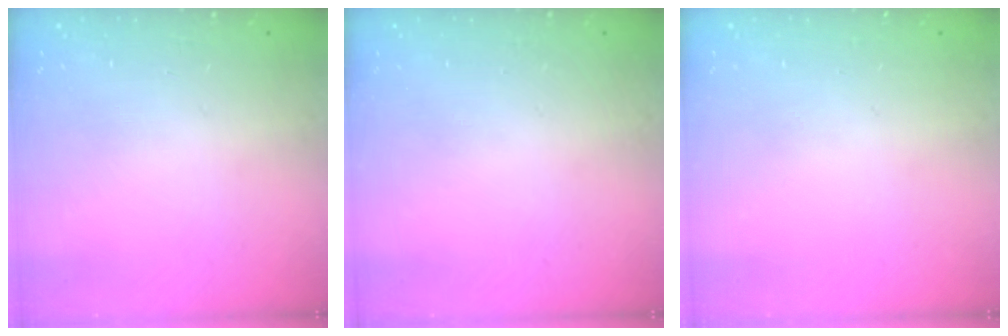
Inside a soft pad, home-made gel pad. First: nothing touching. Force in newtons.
{"total": 0.0}
{"total": 0.0}